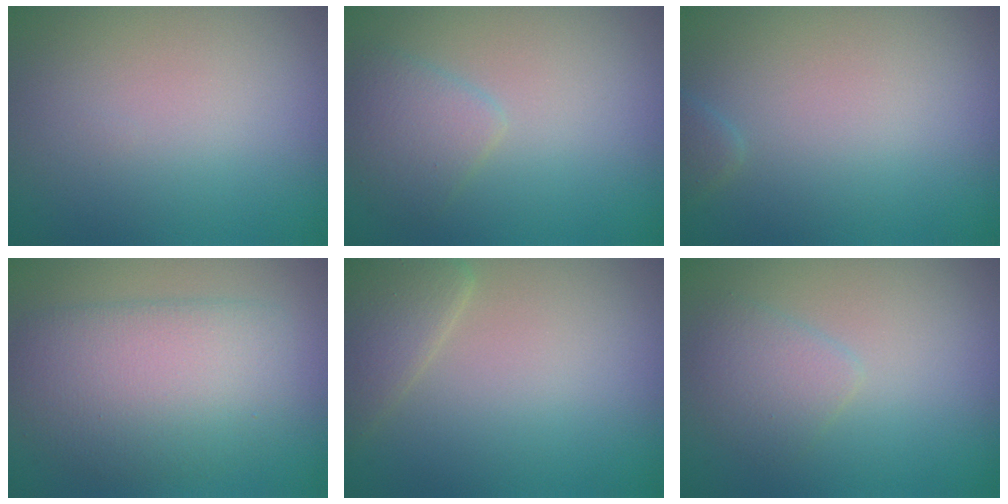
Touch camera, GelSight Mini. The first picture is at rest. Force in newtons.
{"total": 2.2, "press": 2.2, "slide": 0.1}
{"total": 0.8, "press": 0.8, "slide": 0.0}
{"total": 5.6, "press": 5.6, "slide": 0.2}
{"total": 2.7, "press": 2.6, "slide": 0.2}
{"total": 1.9, "press": 1.9, "slide": 0.1}